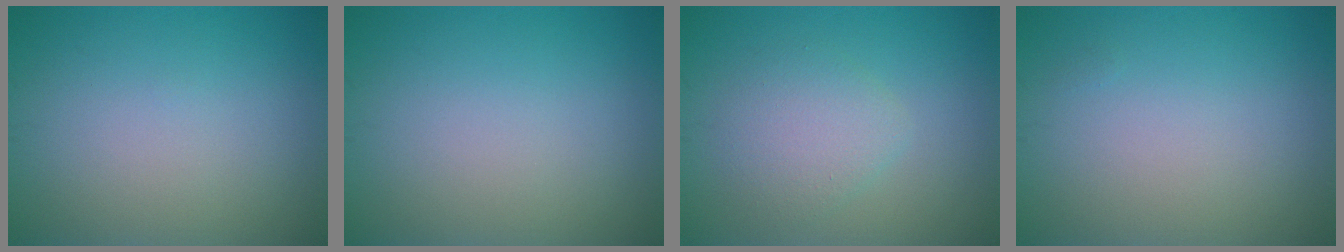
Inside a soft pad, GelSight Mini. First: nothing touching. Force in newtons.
{"total": 0.0}
{"total": 2.9, "press": 2.9, "slide": 0.2}
{"total": 0.0}